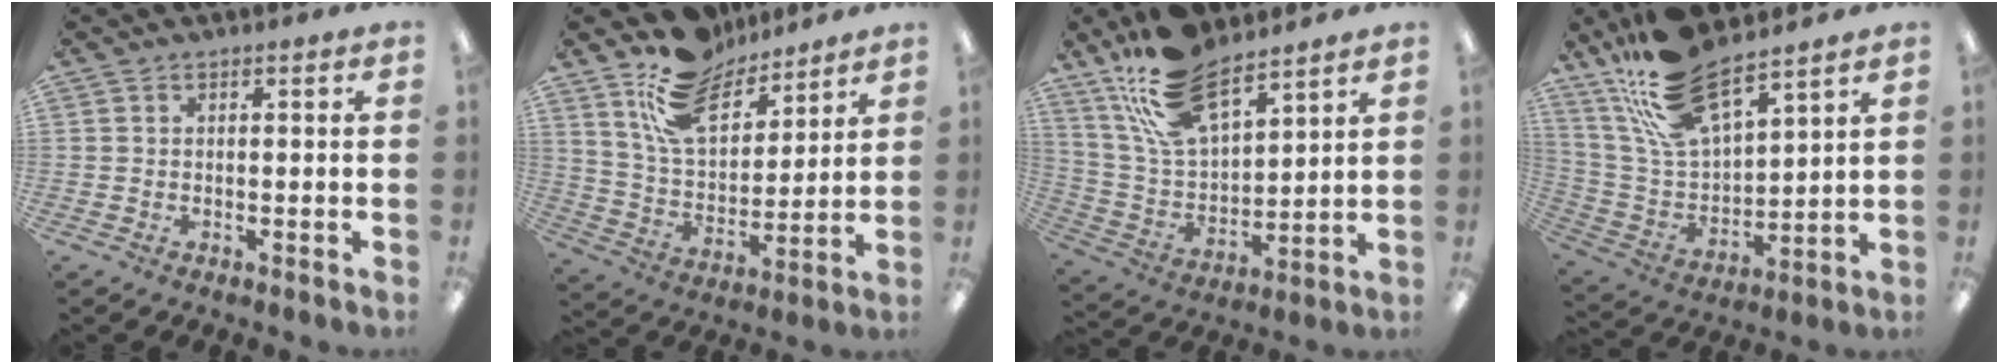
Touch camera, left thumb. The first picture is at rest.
{"total": 16.6, "force": [12.1, 8.5, 7.6], "torque": [-0.152, -0.060, 0.224]}
{"total": 18.5, "force": [13.3, 8.0, 10.0], "torque": [-0.206, -0.056, 0.243]}
{"total": 19.9, "force": [15.6, 7.0, 10.2], "torque": [-0.217, -0.078, 0.284]}